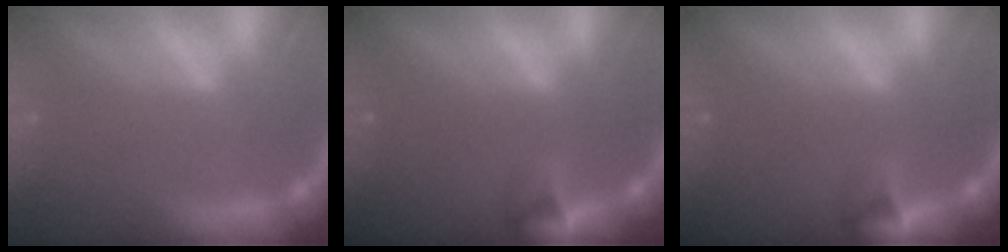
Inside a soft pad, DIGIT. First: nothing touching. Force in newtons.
{"total": 1.9}
{"total": 1.9}